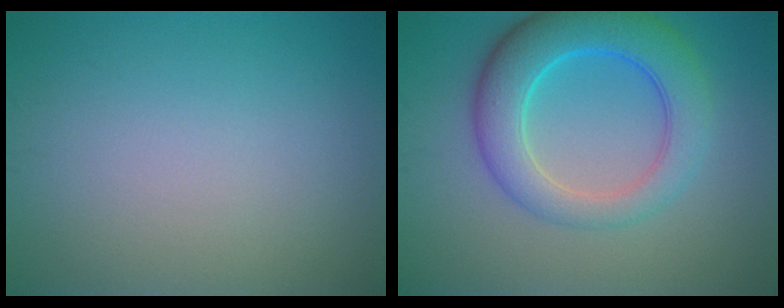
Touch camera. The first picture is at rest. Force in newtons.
{"total": 7.0, "press": 7.0, "slide": 0.2}